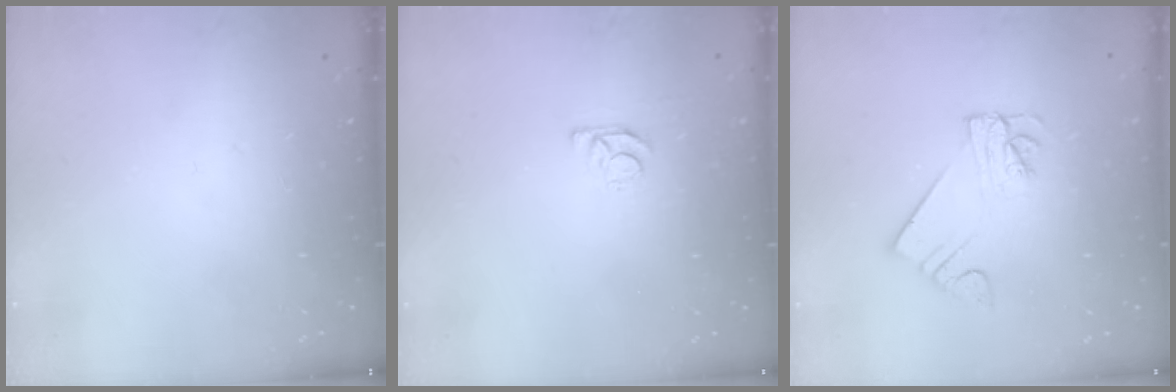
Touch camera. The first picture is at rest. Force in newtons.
{"total": 4.6, "press": 4.6, "slide": 0.3}
{"total": 5.9, "press": 5.9, "slide": 0.7}